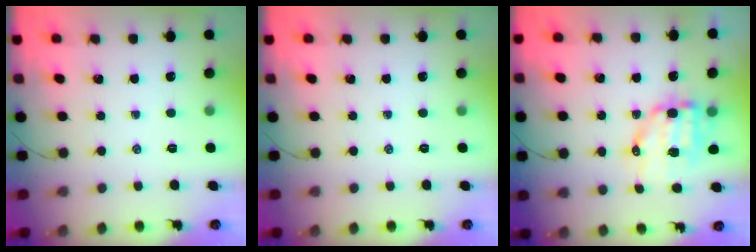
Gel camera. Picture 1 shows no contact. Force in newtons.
{"total": 0.0}
{"total": 10.0, "press": 9.8, "slide": 1.9}